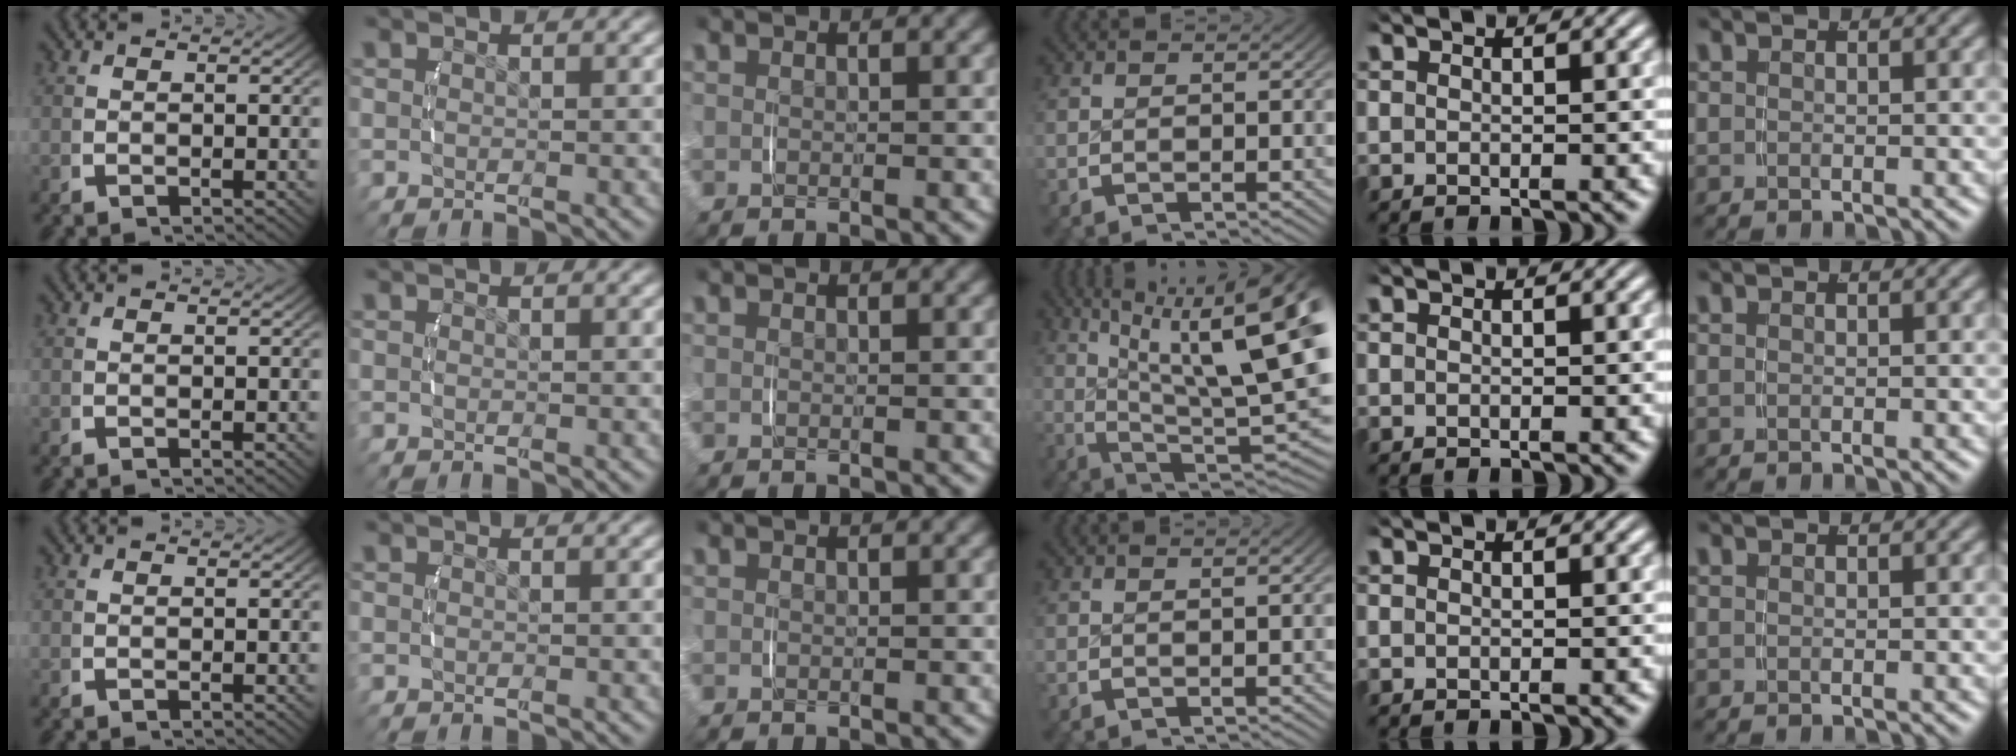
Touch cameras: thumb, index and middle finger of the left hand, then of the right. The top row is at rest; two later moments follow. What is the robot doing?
{"motion": "lift_and_place", "object": "glasses case"}